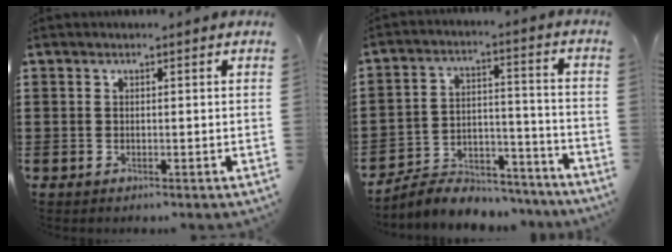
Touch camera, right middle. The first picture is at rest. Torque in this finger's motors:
{"motor_torque": [1.72, -0.42, 0.12, 0.05]}